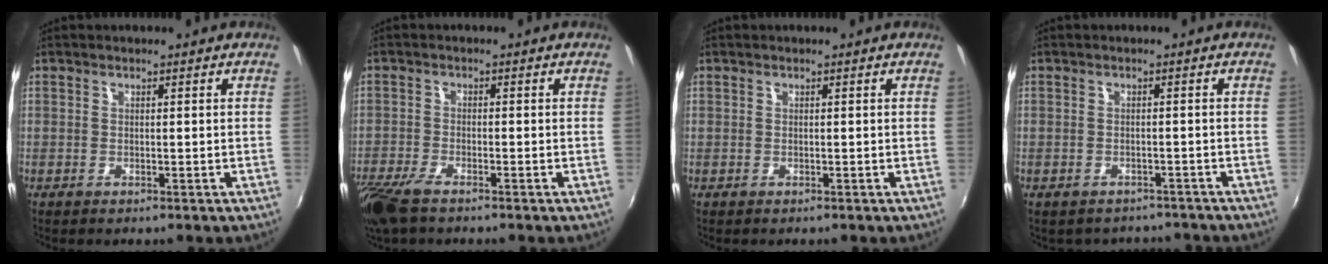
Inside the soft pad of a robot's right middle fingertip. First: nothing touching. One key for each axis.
{"total": 7.9, "fx": -5.8, "fy": 2.3, "fz": 4.8, "tx": -0.127, "ty": -0.032, "tz": -0.115}
{"total": 0.0}
{"total": 5.6, "fx": -4.9, "fy": 2.5, "fz": 1.2, "tx": -0.024, "ty": -0.006, "tz": -0.058}